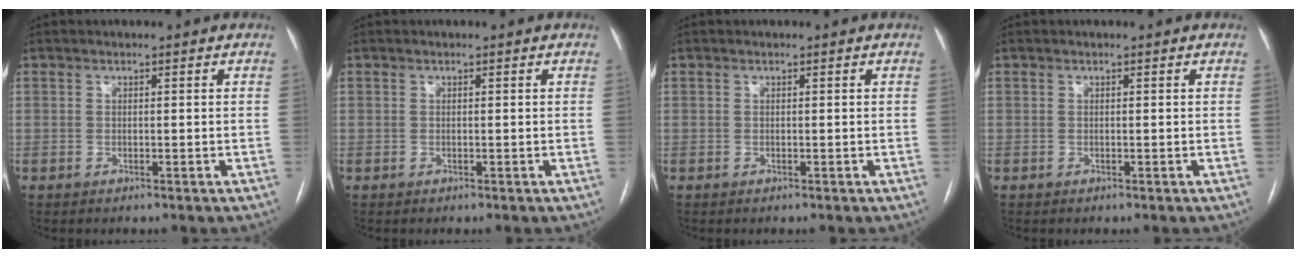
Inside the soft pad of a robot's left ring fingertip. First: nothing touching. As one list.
[{"total": 0.0}, {"total": 0.0}, {"total": 0.0}]